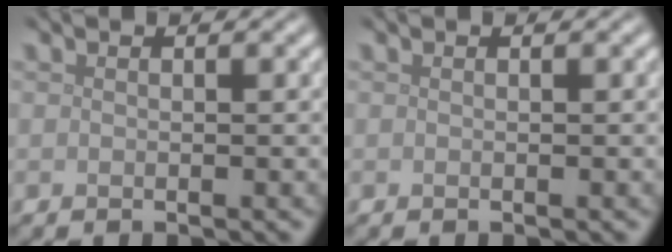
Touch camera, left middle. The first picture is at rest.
{"total": 0.0}